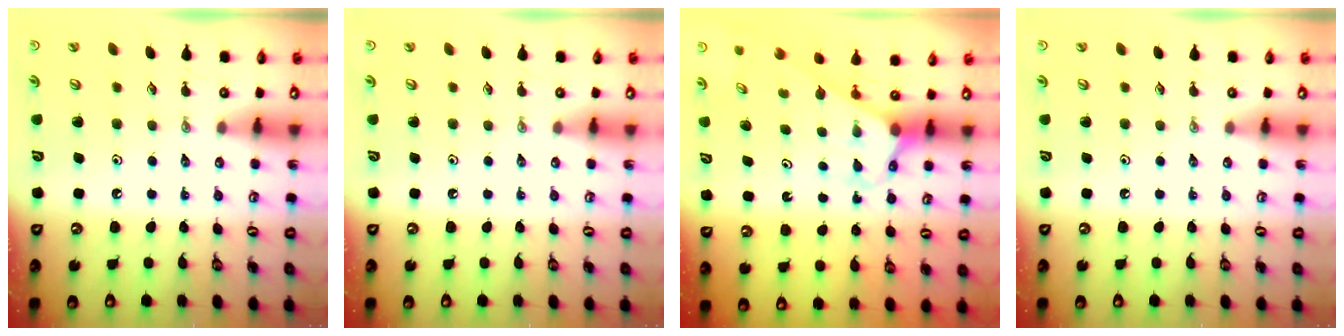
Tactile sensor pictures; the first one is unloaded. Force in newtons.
{"total": 0.0}
{"total": 2.7, "press": 2.7, "slide": 0.1}
{"total": 0.0}